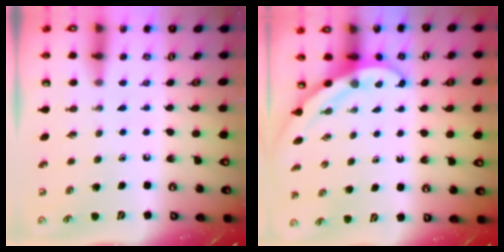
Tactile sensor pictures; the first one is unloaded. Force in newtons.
{"total": 3.1, "press": 3.1, "slide": 0.1}